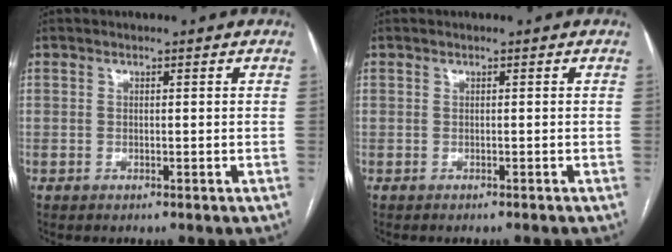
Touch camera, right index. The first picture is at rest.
{"total": 0.6, "force": [-0.6, 0.0, 0.1], "torque": [0.003, -0.001, -0.012]}